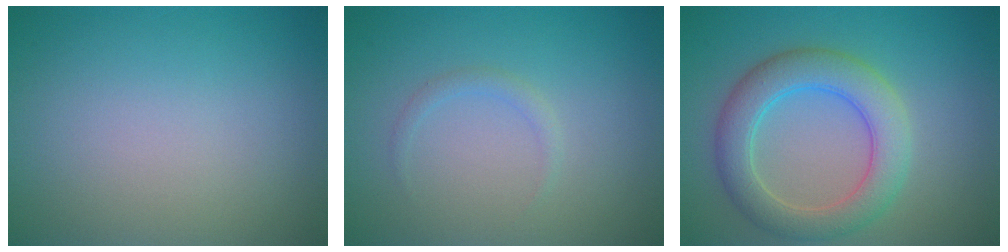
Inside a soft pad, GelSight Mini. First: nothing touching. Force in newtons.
{"total": 0.9, "press": 0.9, "slide": 0.1}
{"total": 5.5, "press": 5.5, "slide": 0.3}